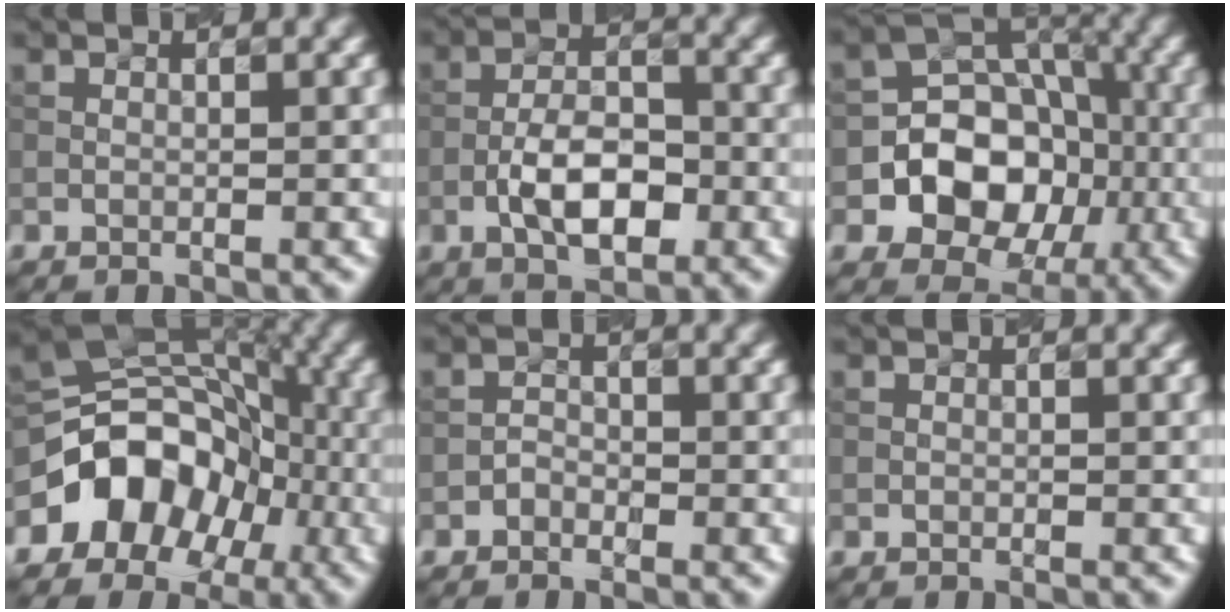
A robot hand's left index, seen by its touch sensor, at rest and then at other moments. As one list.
[{"total": 5.3, "force": [-2.0, 2.5, 4.2], "torque": [-0.070, 0.007, -0.038]}, {"total": 8.6, "force": [-2.1, 7.1, 4.3], "torque": [-0.040, 0.003, -0.059]}, {"total": 8.6, "force": [-3.5, 6.4, 4.5], "torque": [-0.047, 0.016, -0.069]}, {"total": 1.1, "force": [-0.7, 0.8, 0.2], "torque": [0.001, 0.005, -0.015]}, {"total": 0.0}]